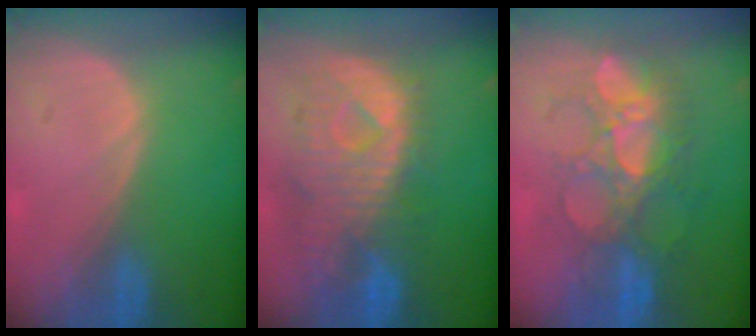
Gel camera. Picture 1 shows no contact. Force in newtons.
{"total": 11.4, "press": 9.8, "slide": 5.8}
{"total": 8.8, "press": 8.7, "slide": 1.6}